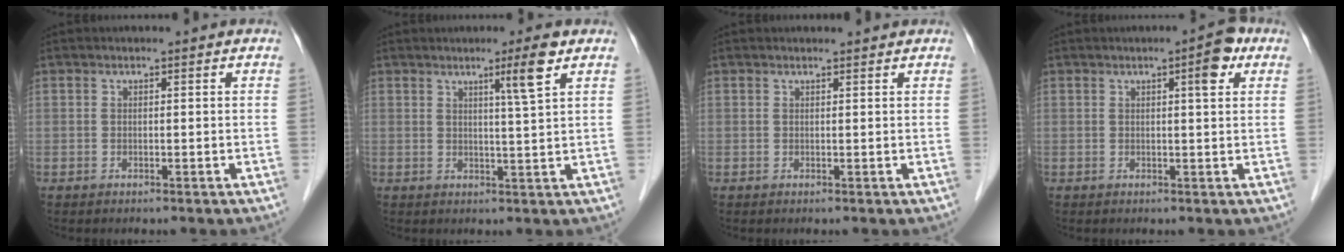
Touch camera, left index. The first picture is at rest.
{"total": 4.3, "force": [2.4, -1.1, 3.4], "torque": [-0.059, -0.006, 0.043]}
{"total": 1.1, "force": [1.1, 0.0, 0.1], "torque": [-0.008, 0.004, 0.016]}
{"total": 3.7, "force": [1.7, 0.5, 3.2], "torque": [-0.041, 0.003, 0.019]}